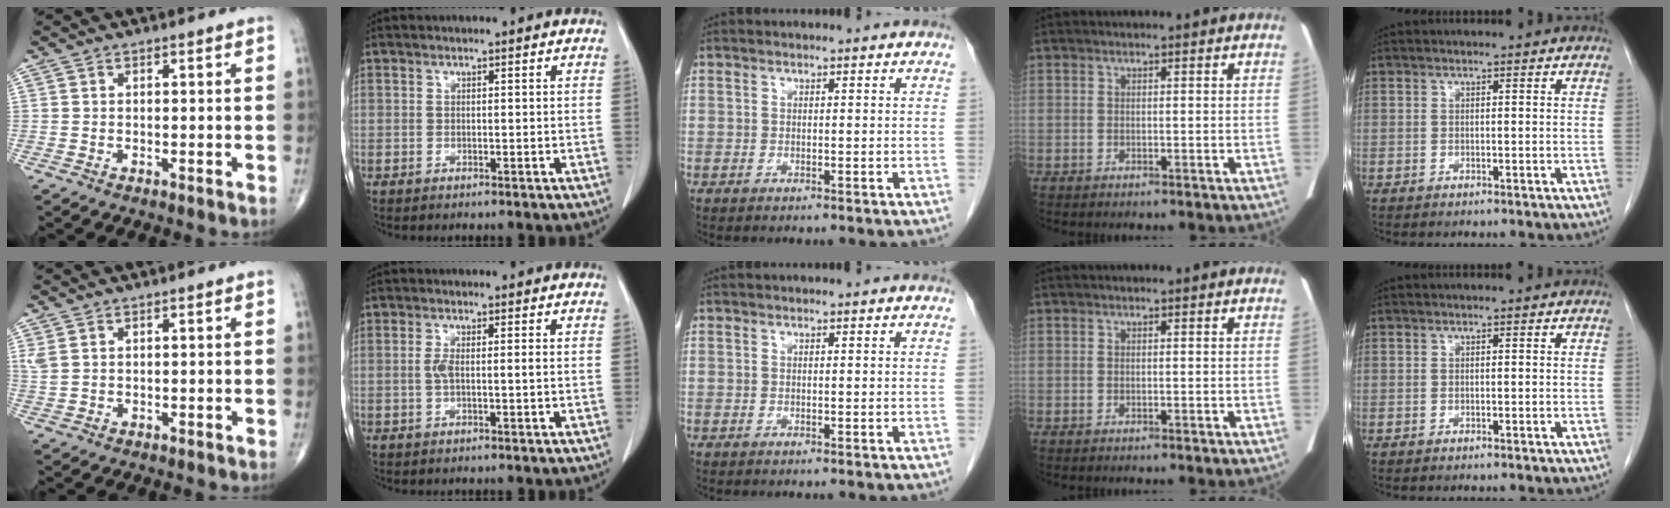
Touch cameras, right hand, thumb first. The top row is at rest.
{"thumb": {"total": 1.7, "force": [0.8, 0.8, 1.2], "torque": [-0.035, 0.008, 0.027]}, "index": {"total": 2.2, "force": [-0.2, 0.3, 2.2], "torque": [-0.047, 0.001, -0.004]}}